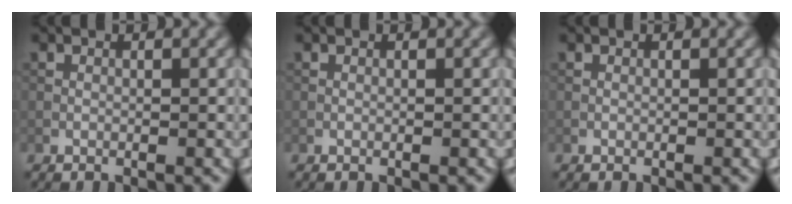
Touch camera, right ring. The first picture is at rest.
{"total": 0.0}
{"total": 0.0}